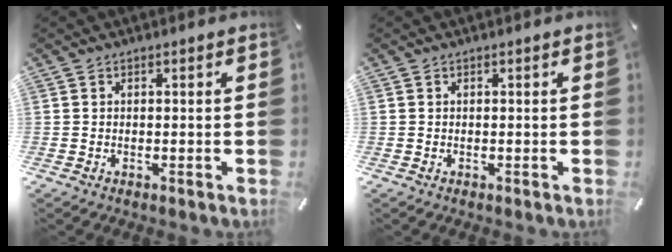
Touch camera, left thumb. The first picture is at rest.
{"total": 0.0}